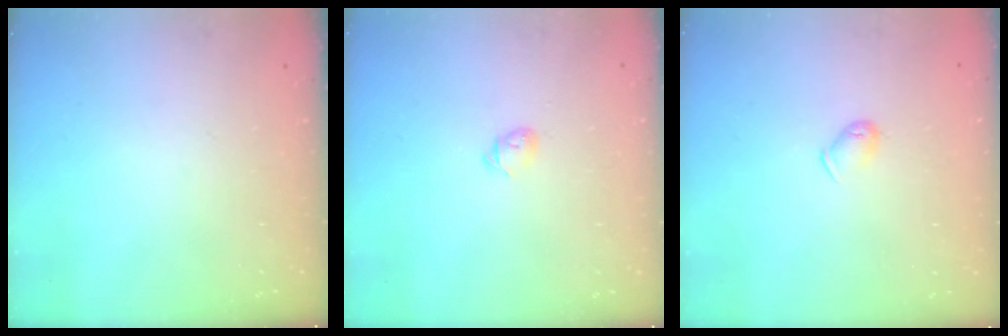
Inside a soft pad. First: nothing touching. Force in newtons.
{"total": 4.1, "press": 4.0, "slide": 1.0}
{"total": 4.7, "press": 4.6, "slide": 0.9}